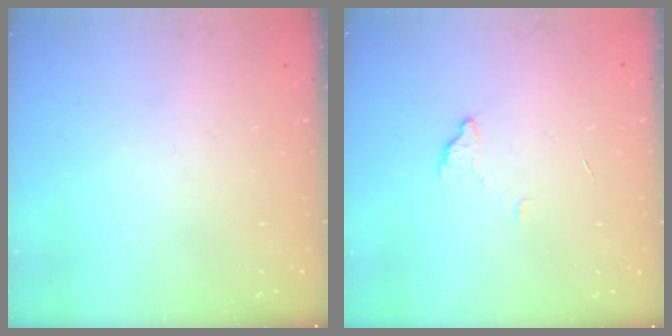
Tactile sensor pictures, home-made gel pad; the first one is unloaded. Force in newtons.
{"total": 3.3, "press": 3.3, "slide": 0.2}